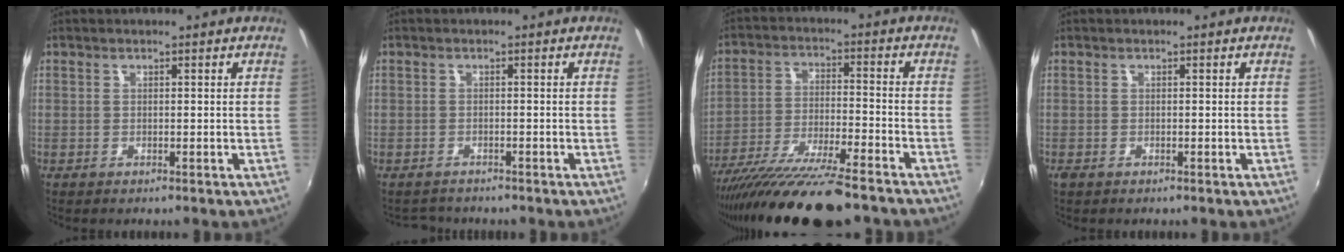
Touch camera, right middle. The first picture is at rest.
{"total": 2.5, "force": [-2.4, 0.7, 0.1], "torque": [-0.010, -0.006, -0.041]}
{"total": 19.4, "force": [-15.9, 2.5, 10.8], "torque": [-0.209, -0.056, -0.266]}
{"total": 0.6, "force": [-0.4, 0.4, 0.3], "torque": [-0.006, -0.003, -0.009]}